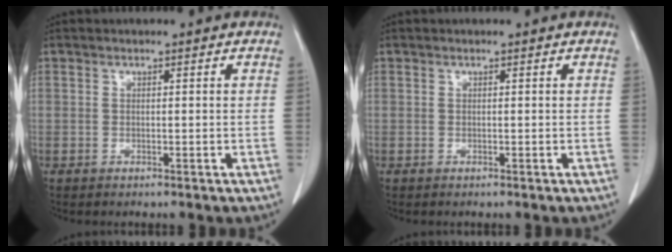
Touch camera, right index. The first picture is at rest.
{"total": 0.0}